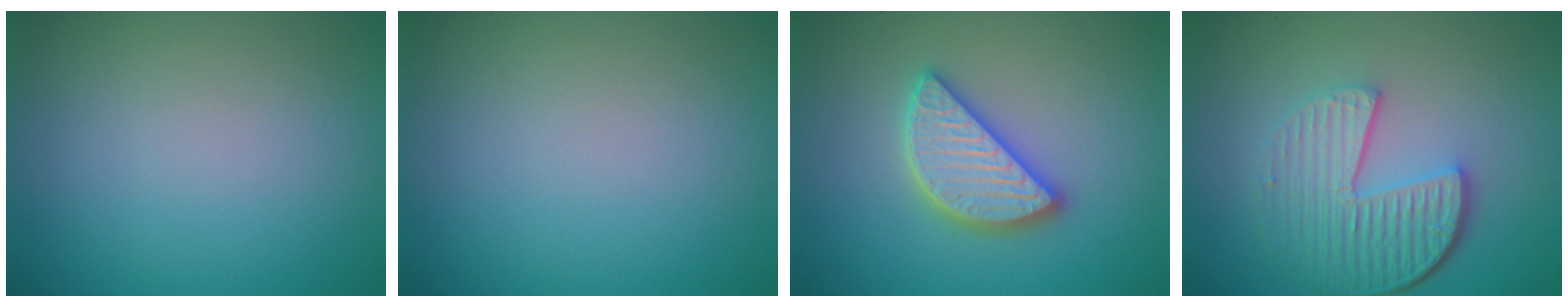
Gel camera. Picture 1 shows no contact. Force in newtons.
{"total": 0.0}
{"total": 4.7, "press": 4.7, "slide": 0.3}
{"total": 5.9, "press": 4.3, "slide": 4.1}